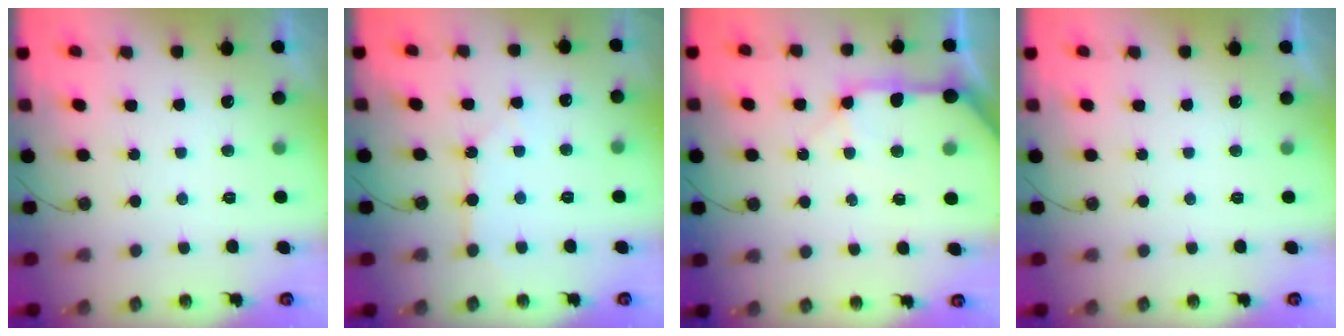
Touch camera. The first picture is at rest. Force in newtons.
{"total": 3.5, "press": 3.5, "slide": 0.4}
{"total": 11.7, "press": 11.6, "slide": 1.7}
{"total": 0.0}